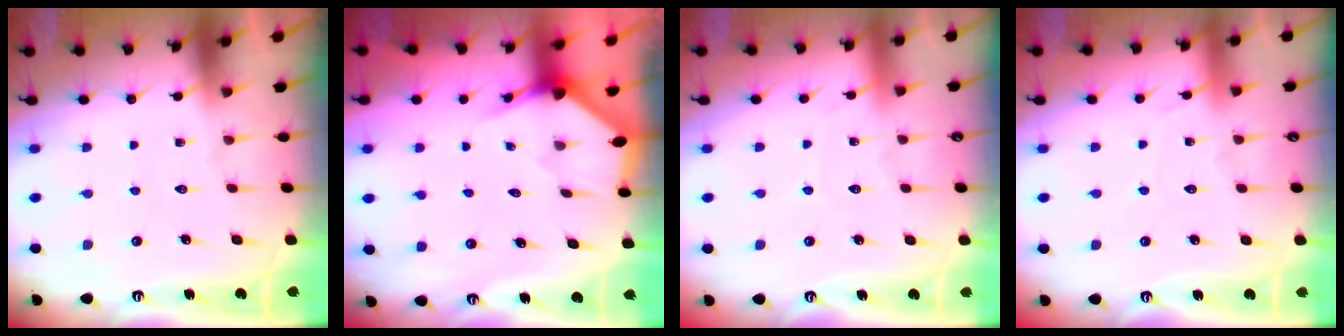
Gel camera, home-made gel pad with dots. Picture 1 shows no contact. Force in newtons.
{"total": 2.3, "press": 2.3, "slide": 0.1}
{"total": 2.7, "press": 2.7, "slide": 0.3}
{"total": 3.6, "press": 3.5, "slide": 0.5}